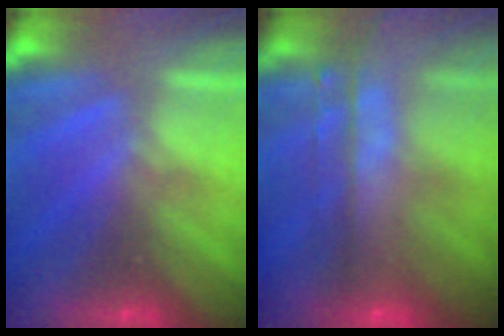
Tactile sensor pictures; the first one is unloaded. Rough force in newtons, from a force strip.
{"total": 7.6}